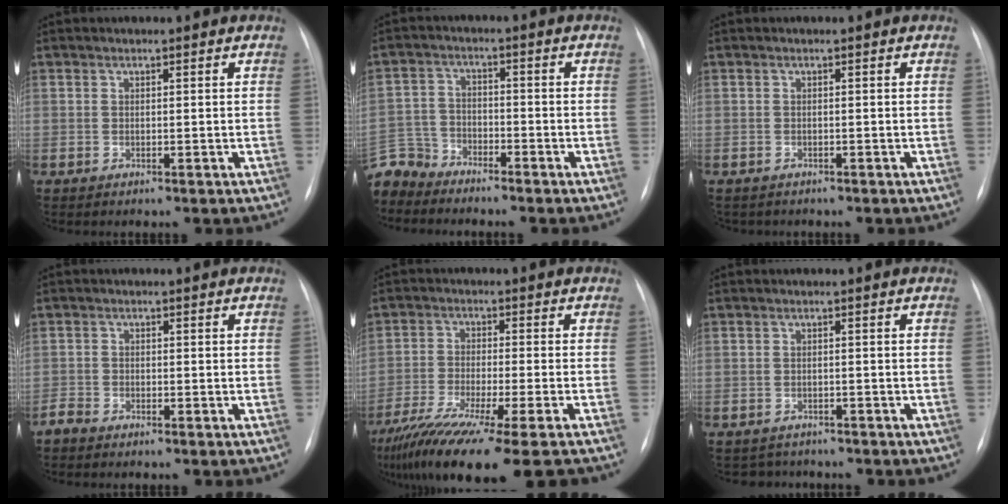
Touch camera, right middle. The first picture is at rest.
{"total": 7.0, "force": [-6.6, 2.2, -0.2], "torque": [0.000, 0.003, -0.137]}
{"total": 2.4, "force": [-2.0, 1.2, 0.3], "torque": [-0.006, 0.001, -0.025]}
{"total": 1.5, "force": [-1.4, 0.4, 0.3], "torque": [-0.006, -0.001, -0.027]}
{"total": 17.2, "force": [-13.3, -0.6, 10.9], "torque": [-0.176, -0.054, -0.218]}
{"total": 3.0, "force": [-2.7, 1.2, -0.5], "torque": [0.005, 0.001, -0.039]}